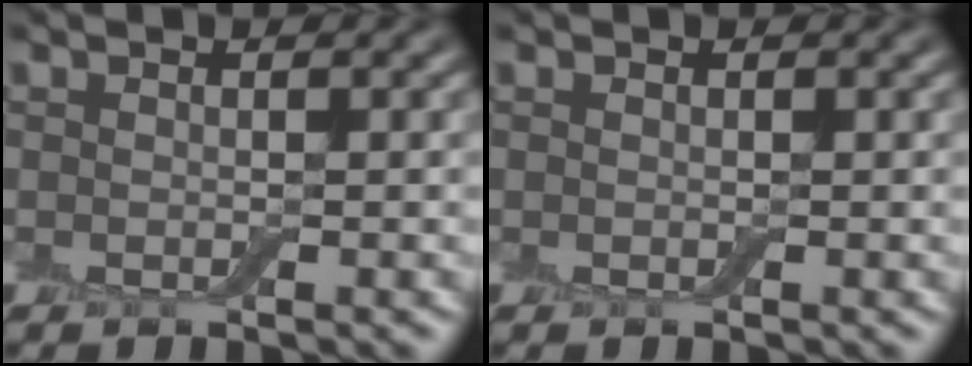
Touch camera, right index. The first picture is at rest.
{"total": 0.0}